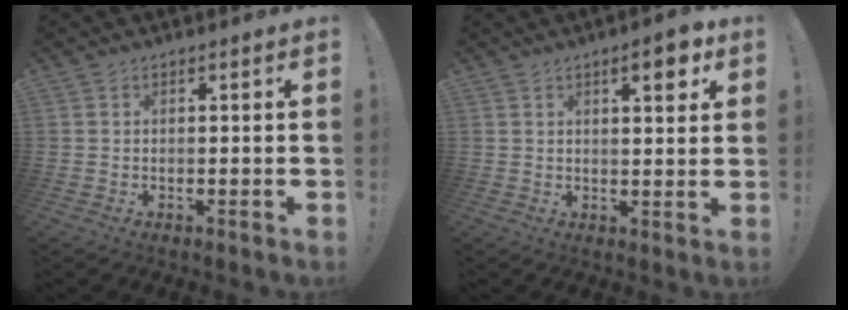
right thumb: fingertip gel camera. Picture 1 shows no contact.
{"total": 6.3, "force": [3.2, 1.7, 5.1], "torque": [-0.055, -0.014, 0.044]}